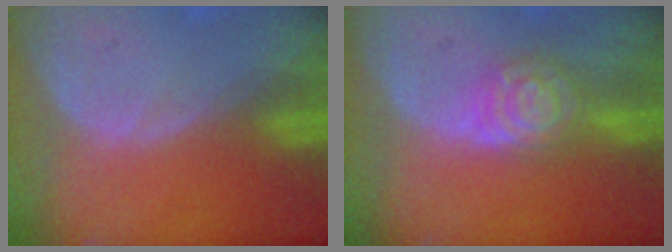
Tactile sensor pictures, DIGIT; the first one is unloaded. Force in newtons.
{"total": 6.3, "press": 6.3, "slide": 0.5}